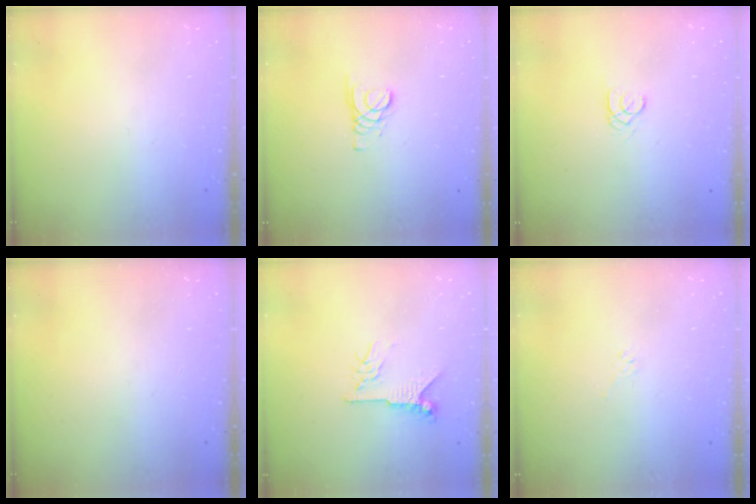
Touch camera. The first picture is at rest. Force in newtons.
{"total": 1.8, "press": 1.8, "slide": 0.2}
{"total": 1.7, "press": 1.7, "slide": 0.2}
{"total": 0.0}
{"total": 7.2, "press": 7.2, "slide": 0.2}
{"total": 4.3, "press": 4.2, "slide": 0.9}